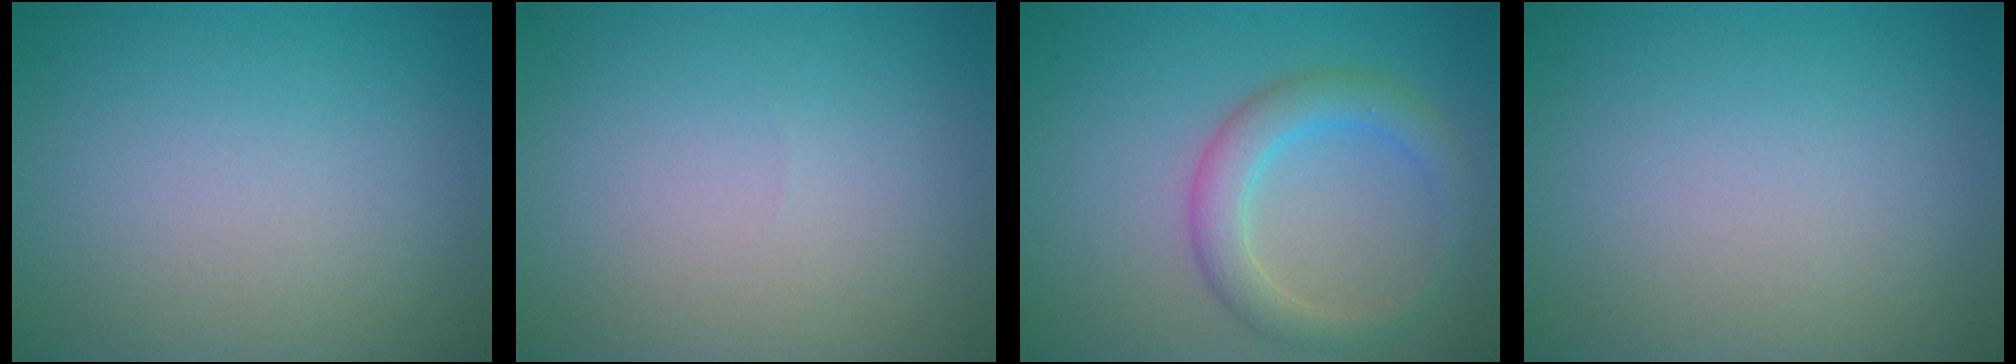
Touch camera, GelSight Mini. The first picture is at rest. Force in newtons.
{"total": 0.0}
{"total": 3.7, "press": 3.7, "slide": 0.2}
{"total": 0.0}